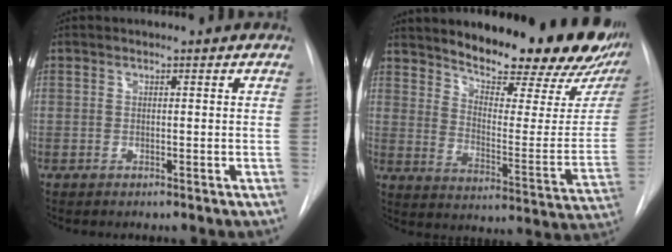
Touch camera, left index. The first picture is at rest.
{"total": 23.6, "force": [19.4, 5.1, 12.3], "torque": [-0.179, -0.071, 0.246]}